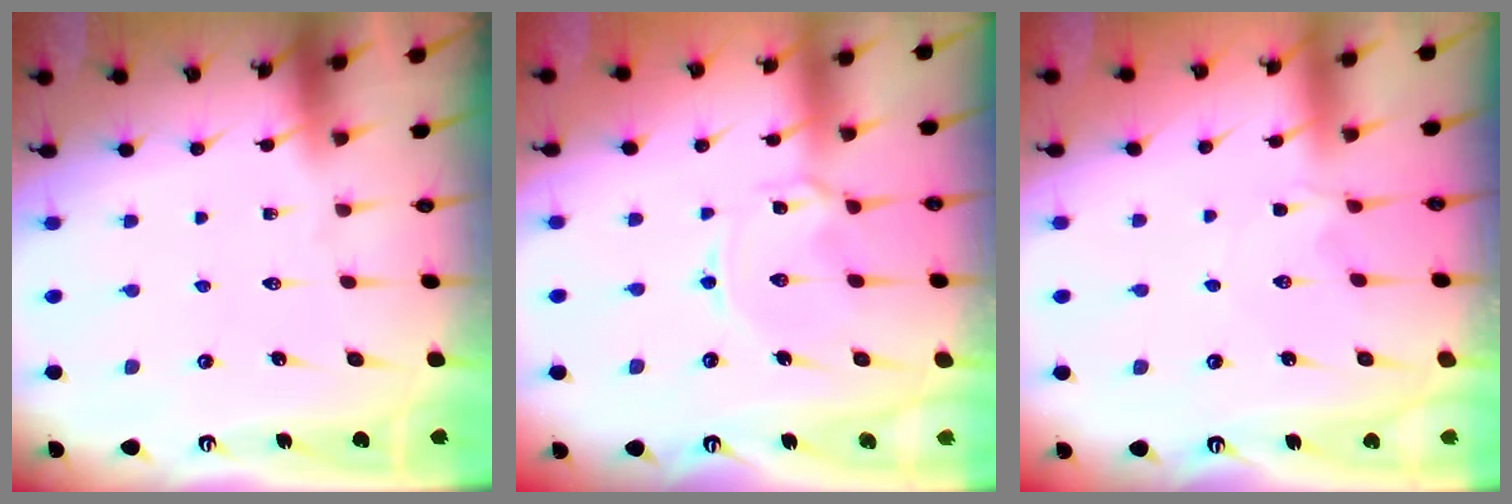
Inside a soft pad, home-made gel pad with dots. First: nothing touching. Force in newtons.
{"total": 2.8, "press": 2.7, "slide": 0.5}
{"total": 1.3, "press": 1.3, "slide": 0.4}